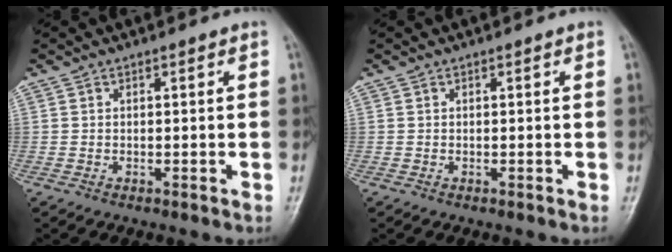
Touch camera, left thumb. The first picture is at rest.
{"total": 0.0}